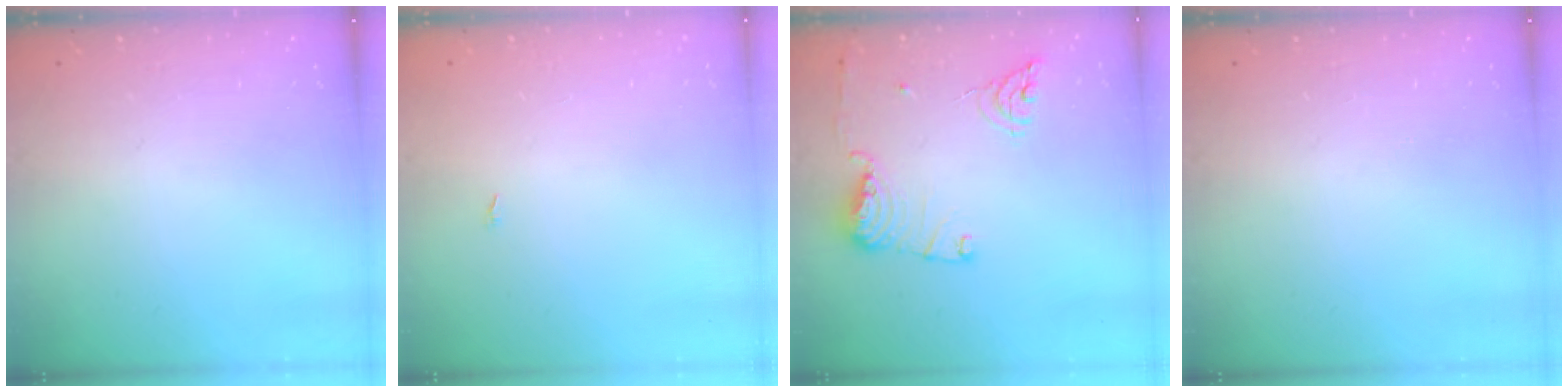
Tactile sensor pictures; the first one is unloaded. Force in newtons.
{"total": 4.0, "press": 1.3, "slide": 3.7}
{"total": 12.0, "press": 11.9, "slide": 1.6}
{"total": 0.0}